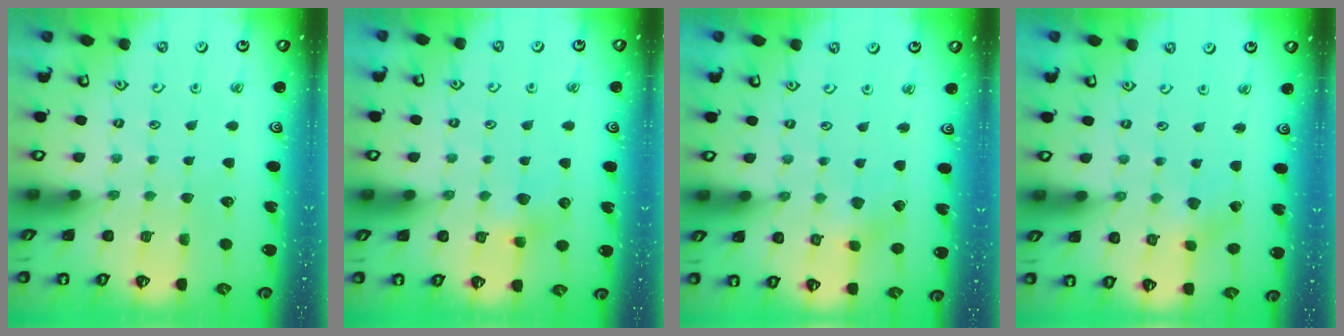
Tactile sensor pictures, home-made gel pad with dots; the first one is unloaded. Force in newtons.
{"total": 5.1, "press": 5.1, "slide": 0.5}
{"total": 2.3, "press": 2.2, "slide": 0.3}
{"total": 2.3, "press": 2.3, "slide": 0.3}